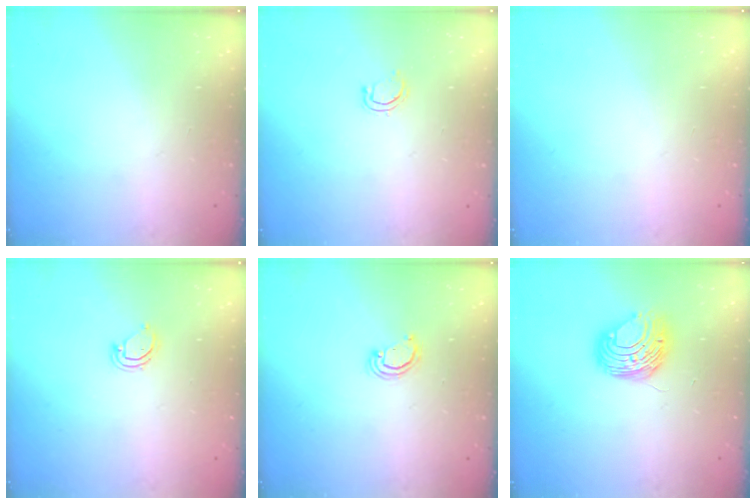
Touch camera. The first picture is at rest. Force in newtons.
{"total": 4.3, "press": 4.2, "slide": 1.0}
{"total": 0.0}
{"total": 3.1, "press": 3.1, "slide": 0.2}
{"total": 2.0, "press": 2.0, "slide": 0.2}
{"total": 8.8, "press": 8.7, "slide": 0.5}